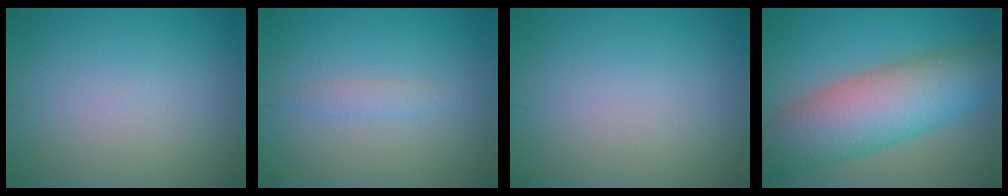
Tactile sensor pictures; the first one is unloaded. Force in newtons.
{"total": 1.2, "press": 1.2, "slide": 0.0}
{"total": 0.0}
{"total": 10.5, "press": 10.4, "slide": 0.5}